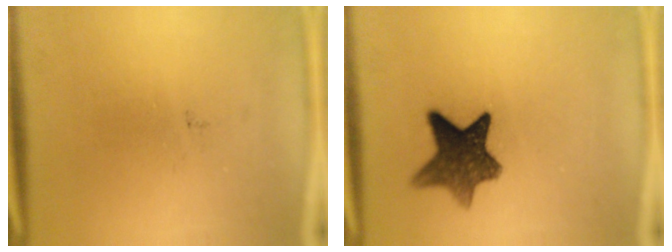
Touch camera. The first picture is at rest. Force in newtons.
{"total": 9.3}